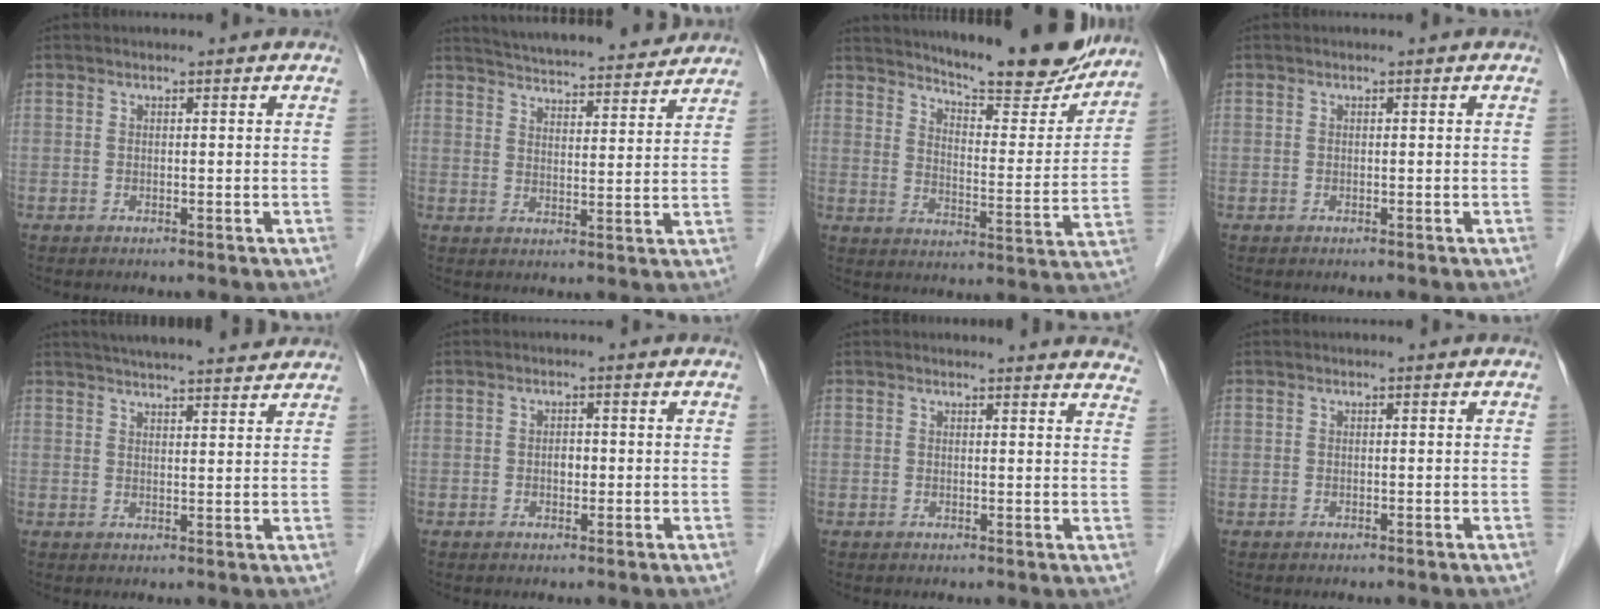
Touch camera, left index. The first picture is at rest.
{"total": 18.3, "force": [17.2, 2.5, 5.8], "torque": [-0.086, 0.012, 0.231]}
{"total": 18.5, "force": [16.7, 2.3, 7.5], "torque": [-0.108, -0.042, 0.222]}
{"total": 0.0}
{"total": 14.2, "force": [12.9, 1.7, 5.7], "torque": [-0.086, 0.025, 0.170]}
{"total": 1.3, "force": [-0.3, 0.9, 0.9], "torque": [-0.015, 0.001, -0.005]}
{"total": 11.9, "force": [11.6, 1.5, 1.8], "torque": [0.012, -0.048, 0.092]}
{"total": 0.0}